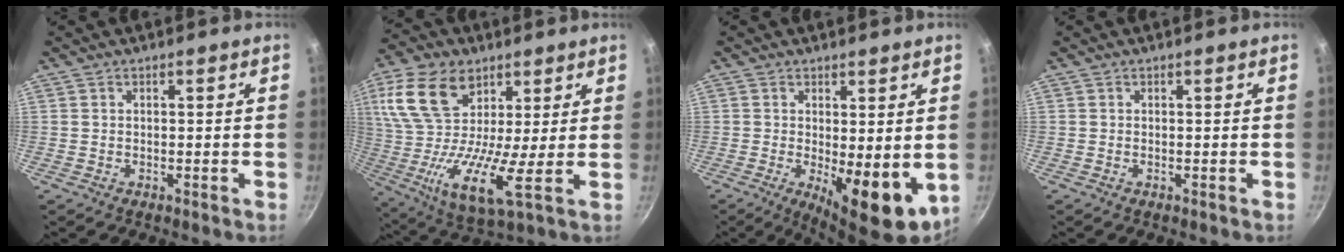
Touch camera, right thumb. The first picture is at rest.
{"total": 20.7, "force": [8.1, 11.0, 15.6], "torque": [-0.307, -0.018, 0.136]}
{"total": 10.4, "force": [-1.1, 3.9, 9.6], "torque": [-0.119, -0.014, -0.003]}
{"total": 0.0}